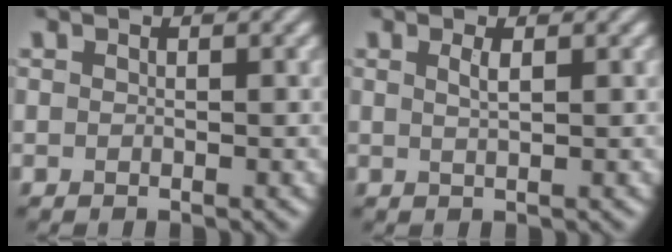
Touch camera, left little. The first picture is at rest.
{"total": 1.3, "force": [0.5, 0.3, 1.1], "torque": [-0.019, 0.003, 0.007]}